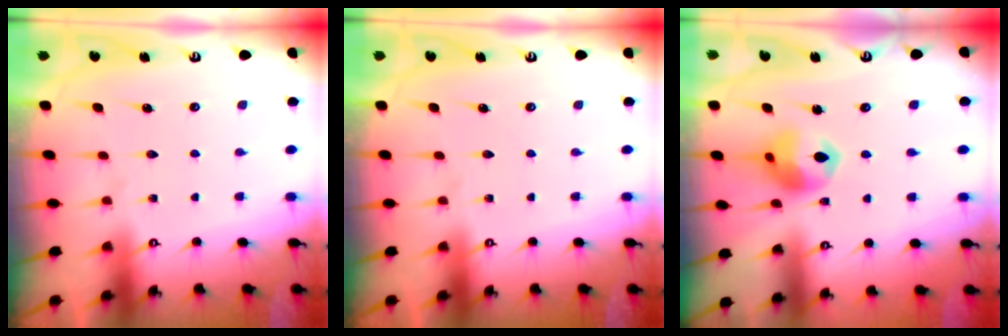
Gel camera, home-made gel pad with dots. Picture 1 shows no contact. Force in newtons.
{"total": 0.0}
{"total": 11.2, "press": 11.1, "slide": 1.4}